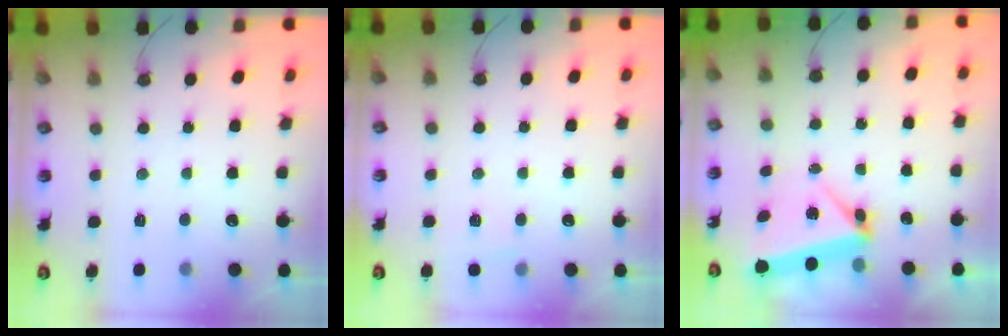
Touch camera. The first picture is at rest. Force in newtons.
{"total": 3.3, "press": 3.3, "slide": 0.5}
{"total": 5.9, "press": 5.2, "slide": 2.6}